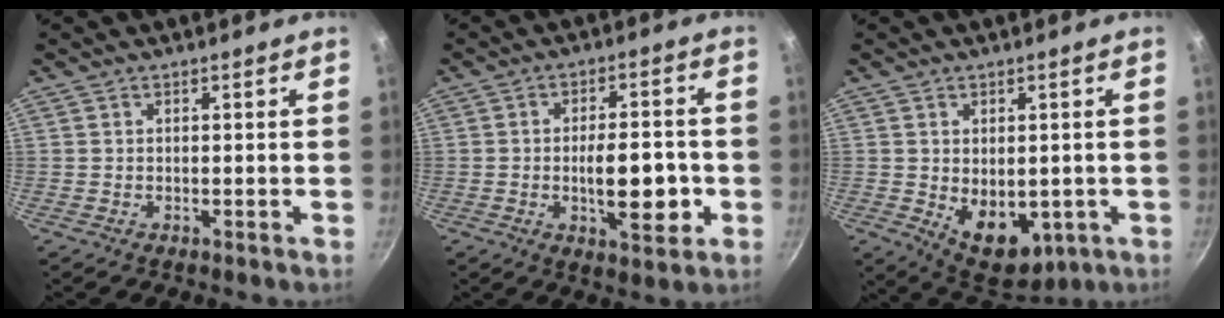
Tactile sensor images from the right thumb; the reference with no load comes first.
{"total": 12.9, "force": [-3.1, 5.1, 11.4], "torque": [-0.152, 0.019, -0.044]}
{"total": 10.6, "force": [-1.5, 7.1, 7.7], "torque": [-0.085, -0.016, 0.001]}